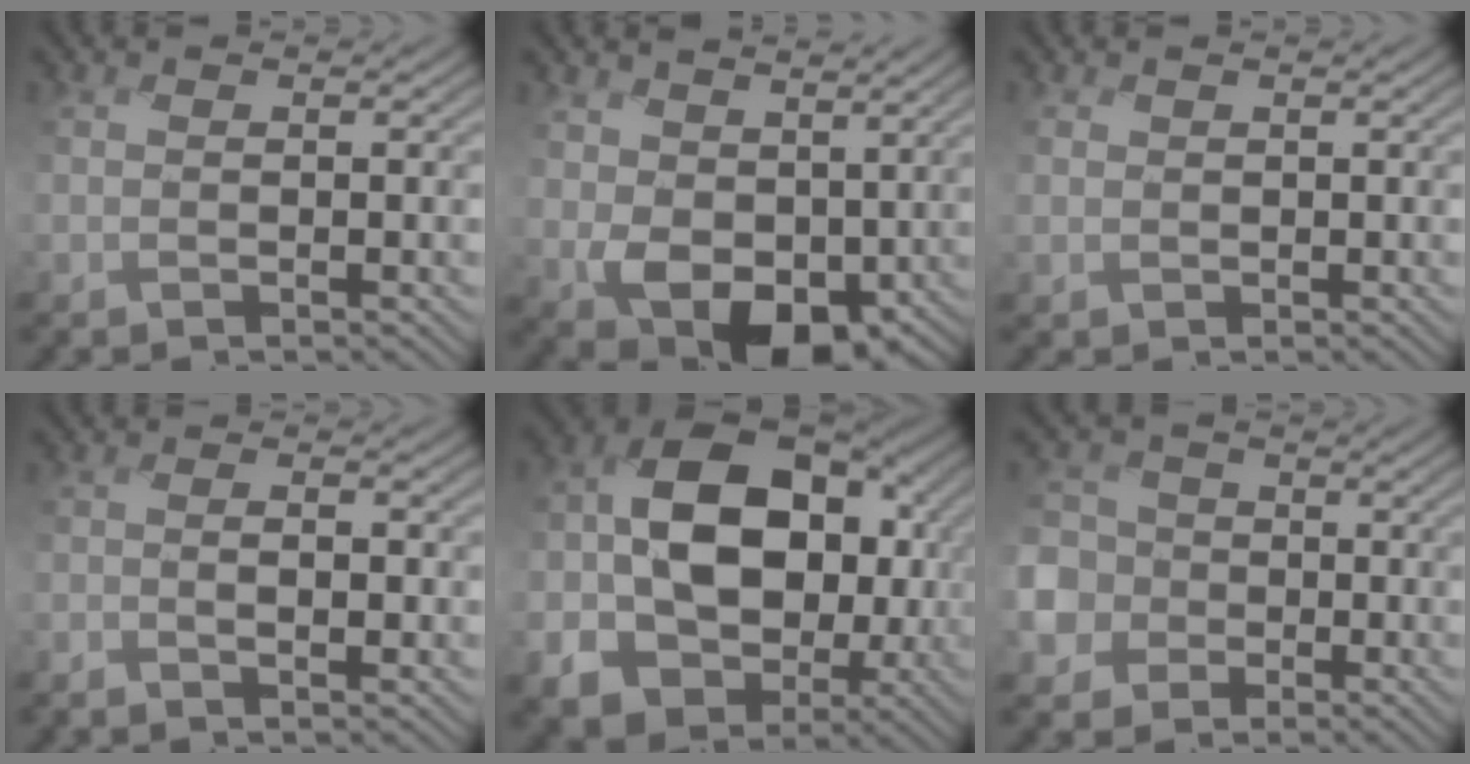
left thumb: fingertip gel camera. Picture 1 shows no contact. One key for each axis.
{"total": 9.3, "fx": 1.0, "fy": 6.9, "fz": 6.2, "tx": -0.138, "ty": -0.019, "tz": 0.018}
{"total": 0.9, "fx": 0.4, "fy": 0.6, "fz": -0.5, "tx": -0.001, "ty": -0.002, "tz": 0.004}
{"total": 2.0, "fx": -1.0, "fy": 1.0, "fz": 1.3, "tx": 0.005, "ty": 0.009, "tz": -0.026}
{"total": 16.5, "fx": -1.4, "fy": 12.5, "fz": 10.8, "tx": -0.182, "ty": -0.034, "tz": -0.006}
{"total": 8.9, "fx": -3.0, "fy": 8.2, "fz": 1.7, "tx": -0.087, "ty": -0.014, "tz": -0.087}